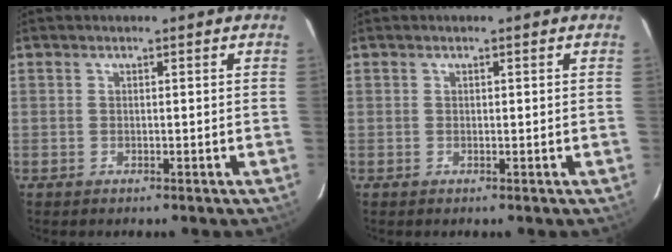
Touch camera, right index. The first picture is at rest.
{"total": 0.0}